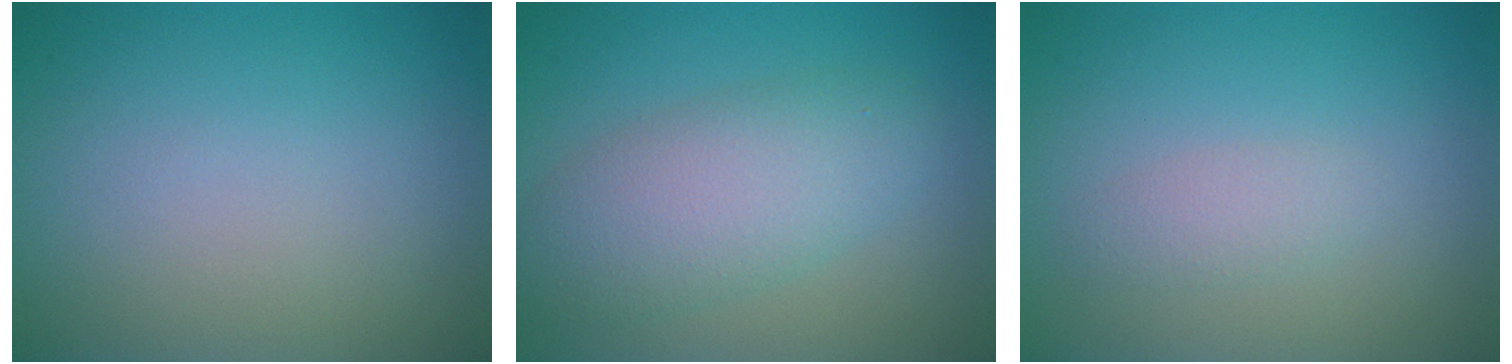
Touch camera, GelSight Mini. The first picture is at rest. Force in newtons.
{"total": 5.7, "press": 5.7, "slide": 0.2}
{"total": 1.4, "press": 1.4, "slide": 0.1}